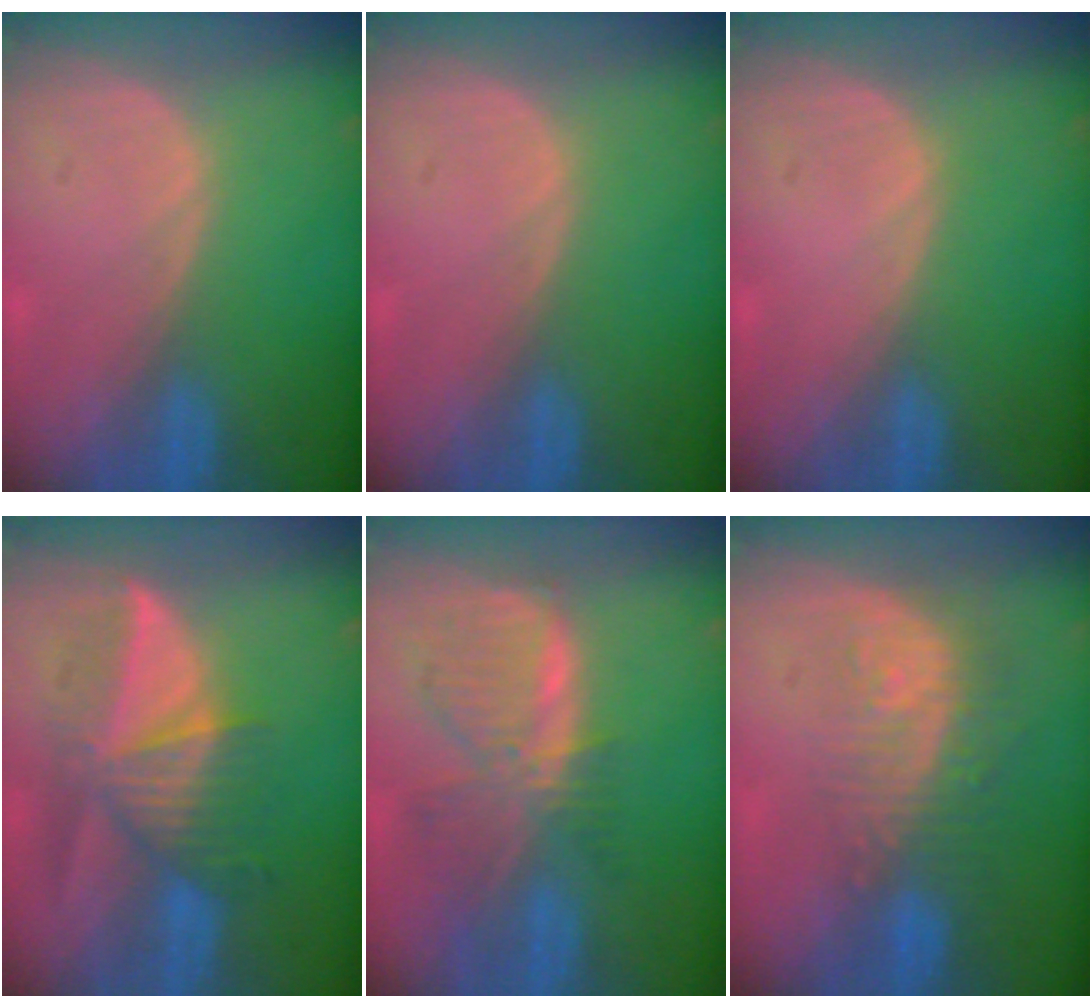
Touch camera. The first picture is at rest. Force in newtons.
{"total": 0.0}
{"total": 0.0}
{"total": 8.0, "press": 7.7, "slide": 2.3}
{"total": 8.4, "press": 7.3, "slide": 4.0}
{"total": 9.5, "press": 8.2, "slide": 4.9}